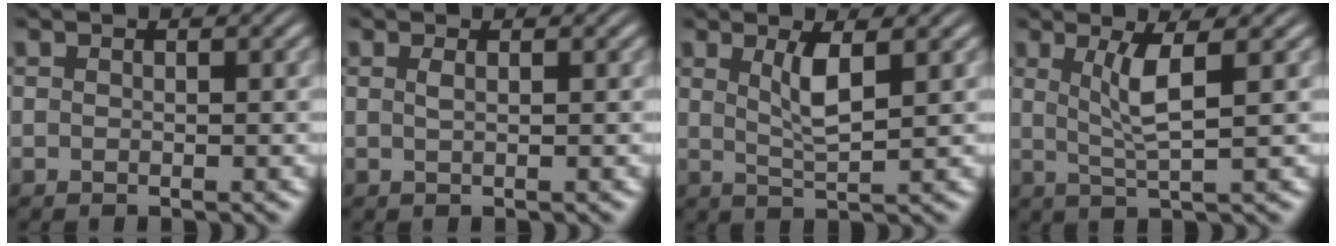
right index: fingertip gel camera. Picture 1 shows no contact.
{"total": 0.5, "force": [-0.1, -0.3, 0.5], "torque": [-0.015, -0.004, 0.002]}
{"total": 2.7, "force": [0.7, 0.2, 2.6], "torque": [-0.056, -0.011, 0.019]}
{"total": 3.1, "force": [0.6, -0.2, 3.0], "torque": [-0.063, -0.009, 0.017]}